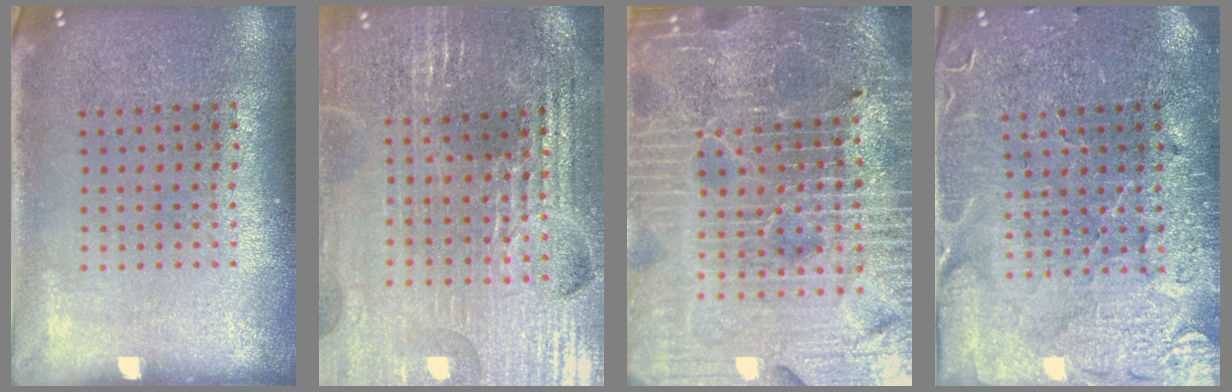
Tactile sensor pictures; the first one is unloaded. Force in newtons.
{"total": 3.7, "press": 3.6, "slide": 0.7}
{"total": 6.1, "press": 5.5, "slide": 2.5}
{"total": 3.5, "press": 3.4, "slide": 0.9}